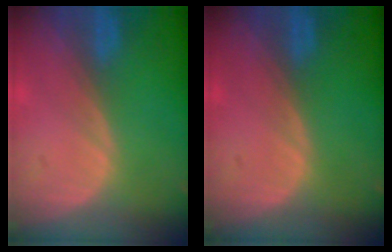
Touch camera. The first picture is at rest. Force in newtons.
{"total": 0.0}